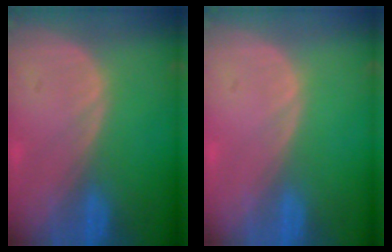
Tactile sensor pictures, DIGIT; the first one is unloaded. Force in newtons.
{"total": 0.0}